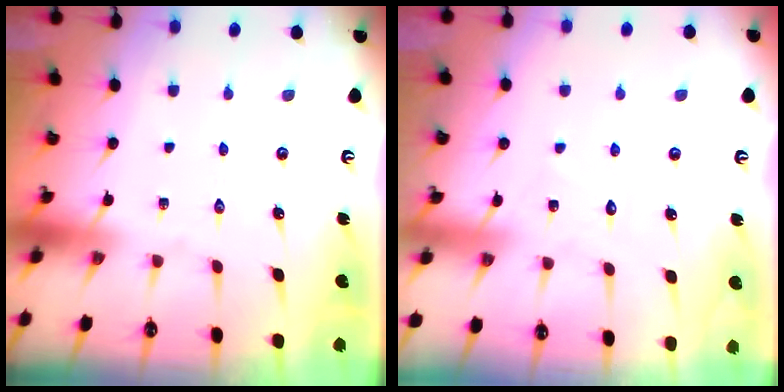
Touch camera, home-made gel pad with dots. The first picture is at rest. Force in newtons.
{"total": 4.7, "press": 4.7, "slide": 0.5}